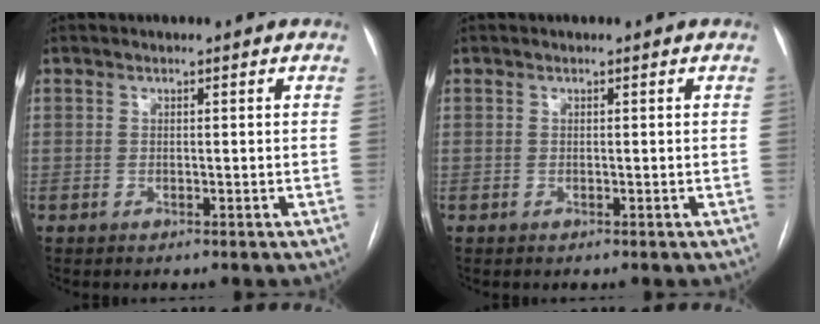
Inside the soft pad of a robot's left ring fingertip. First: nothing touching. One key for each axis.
{"total": 0.0}